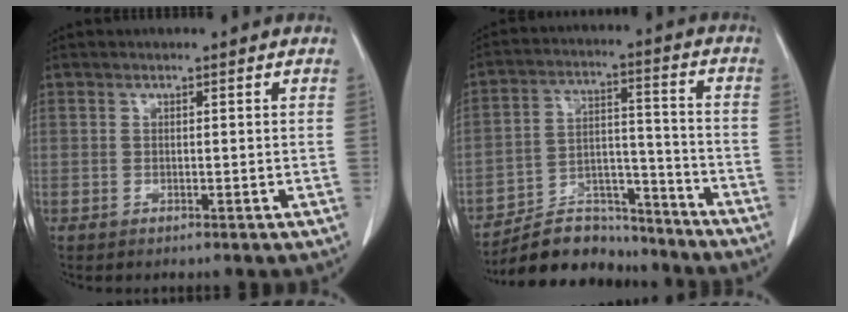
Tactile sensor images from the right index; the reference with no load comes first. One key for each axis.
{"total": 12.1, "fx": -11.3, "fy": 4.1, "fz": 1.5, "tx": -0.019, "ty": 0.044, "tz": -0.189}